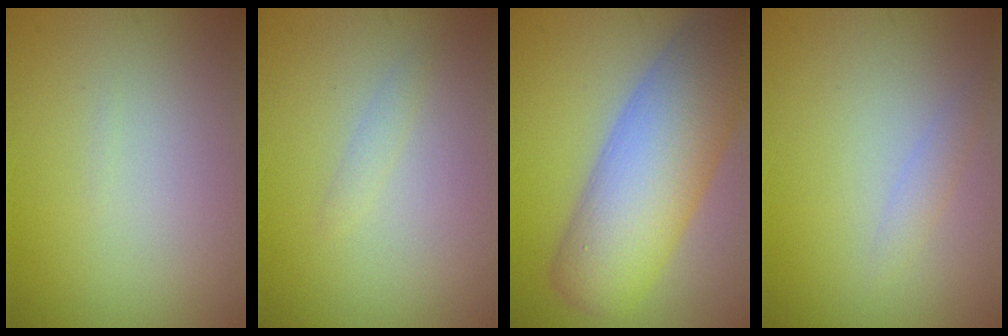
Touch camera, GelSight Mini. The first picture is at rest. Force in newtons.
{"total": 0.9, "press": 0.8, "slide": 0.1}
{"total": 10.9, "press": 10.9, "slide": 0.8}
{"total": 1.2, "press": 1.2, "slide": 0.0}